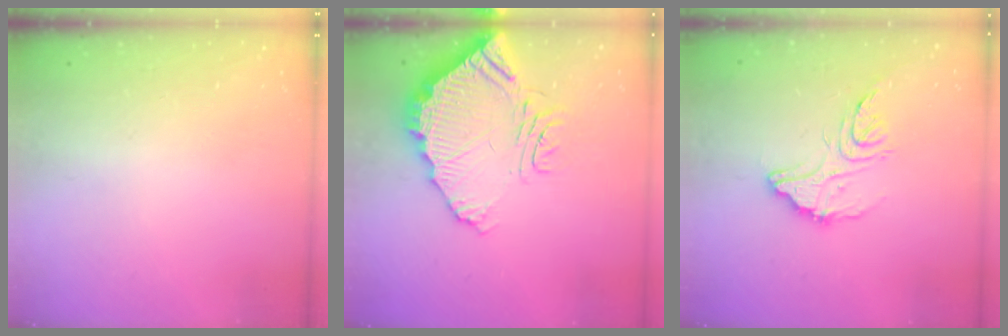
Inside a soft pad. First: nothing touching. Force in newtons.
{"total": 14.0, "press": 13.9, "slide": 1.3}
{"total": 15.3, "press": 15.2, "slide": 1.2}